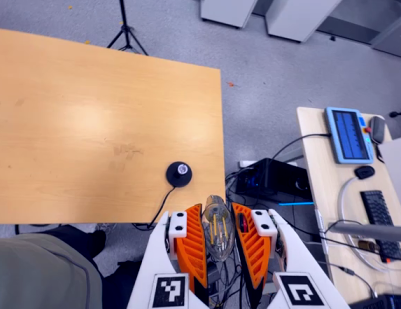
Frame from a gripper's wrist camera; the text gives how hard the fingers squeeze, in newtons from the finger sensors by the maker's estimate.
{"total": 17.1, "left": 17.5, "right": 16.6}